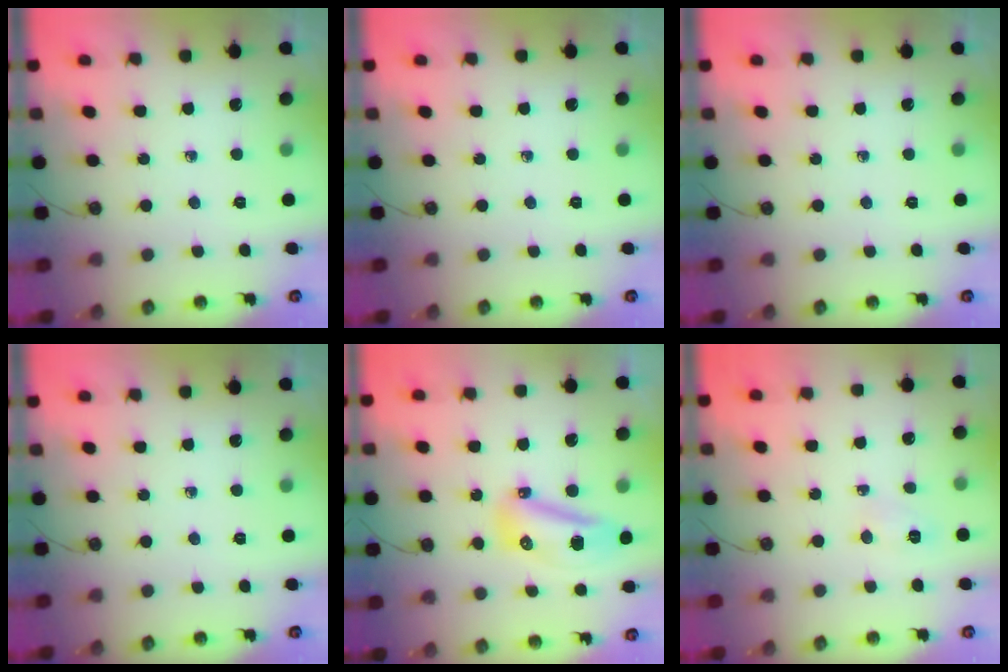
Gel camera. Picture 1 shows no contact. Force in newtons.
{"total": 0.0}
{"total": 0.0}
{"total": 0.0}
{"total": 16.8, "press": 13.2, "slide": 10.4}
{"total": 4.2, "press": 4.2, "slide": 0.6}